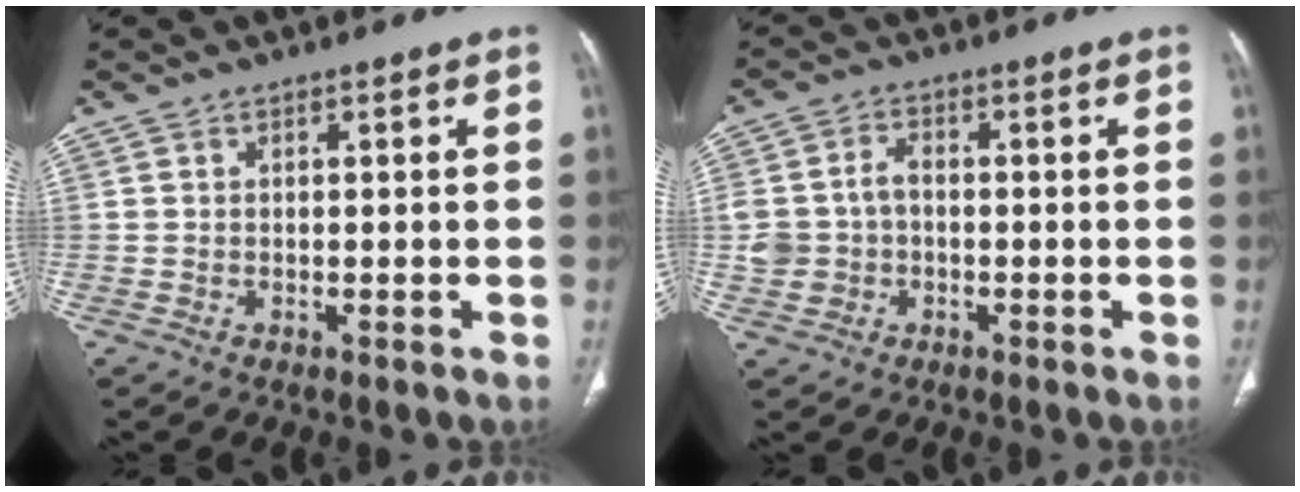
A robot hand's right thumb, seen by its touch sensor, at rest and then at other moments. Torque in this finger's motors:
{"motor_torque": [0.00, -0.01, 0.12, 0.50, 0.07]}